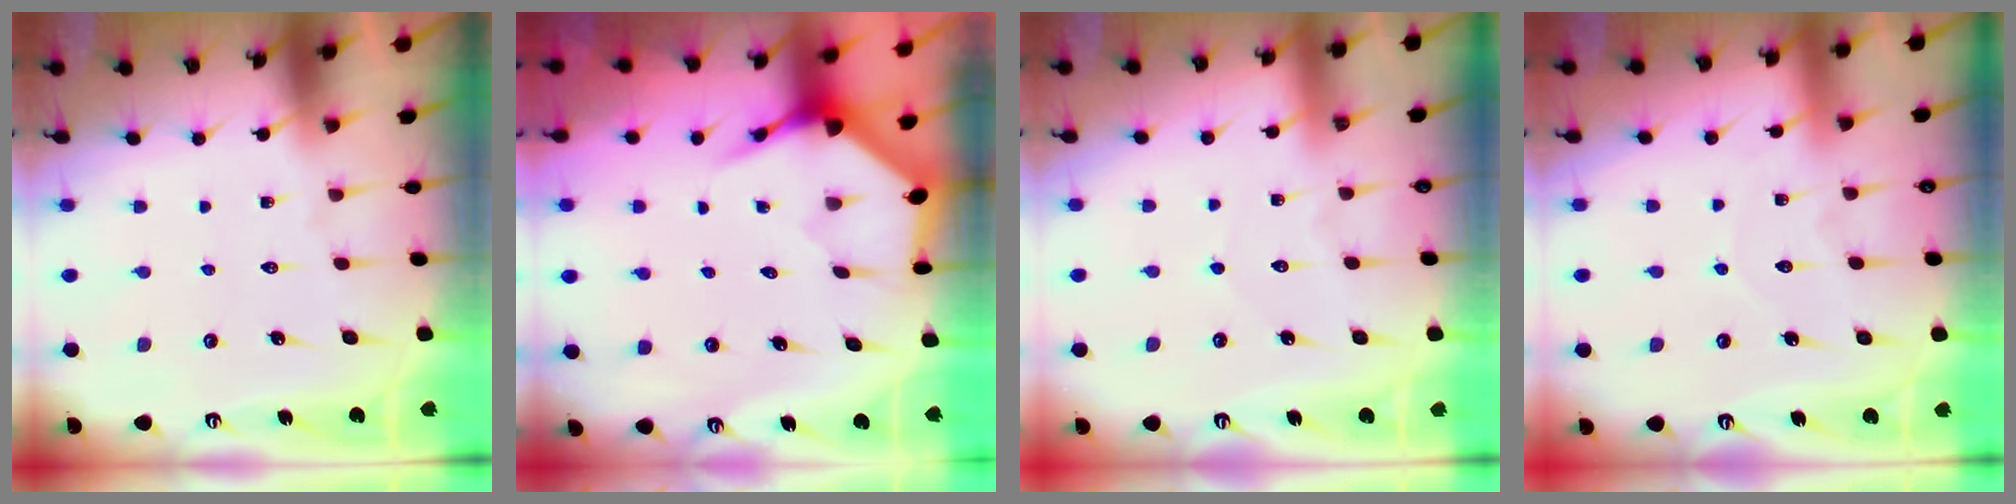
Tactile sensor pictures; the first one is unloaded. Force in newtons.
{"total": 4.1, "press": 4.0, "slide": 0.5}
{"total": 2.9, "press": 2.9, "slide": 0.3}
{"total": 5.9, "press": 5.8, "slide": 0.6}